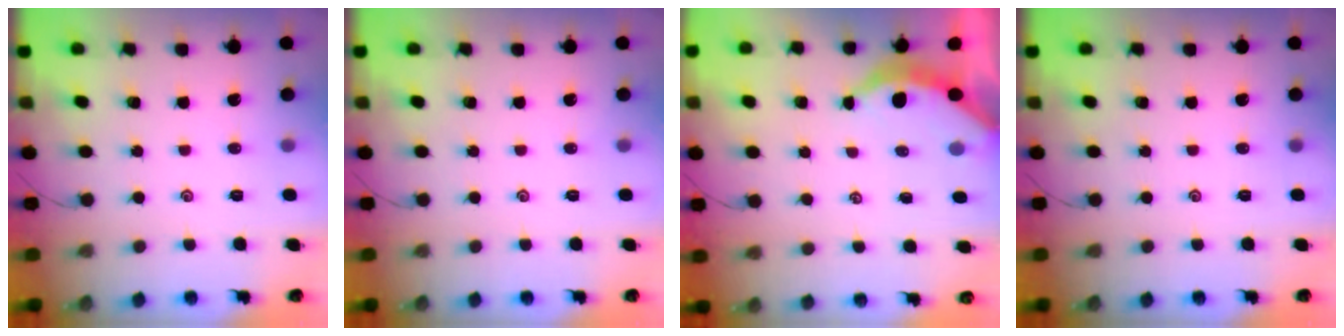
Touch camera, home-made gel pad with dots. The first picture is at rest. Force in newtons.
{"total": 0.0}
{"total": 3.7, "press": 3.6, "slide": 0.5}
{"total": 0.0}